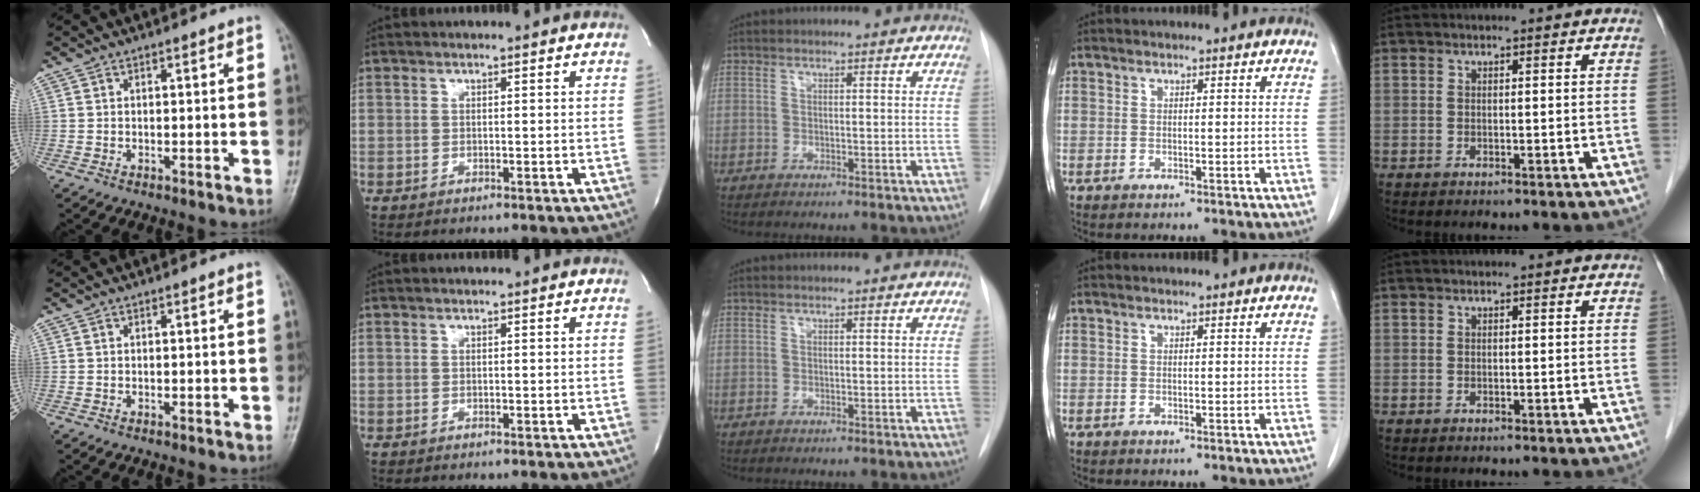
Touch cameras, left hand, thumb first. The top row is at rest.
{}